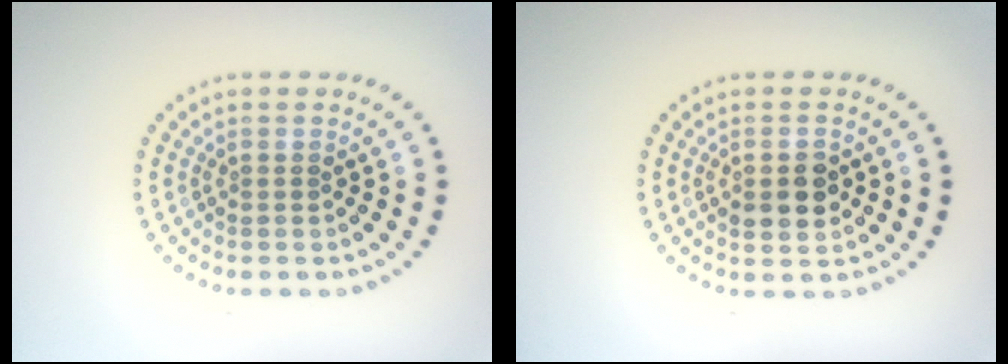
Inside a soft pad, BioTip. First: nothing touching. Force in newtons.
{"total": 2.8, "press": 2.8, "slide": 0.3}